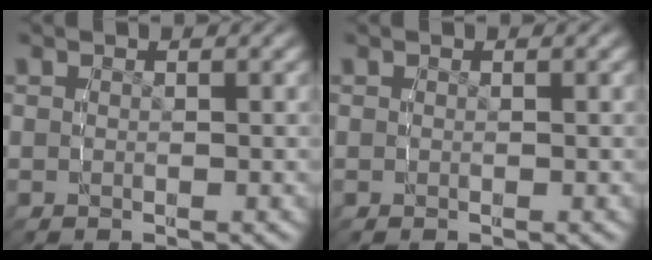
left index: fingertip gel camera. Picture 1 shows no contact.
{"total": 0.0}